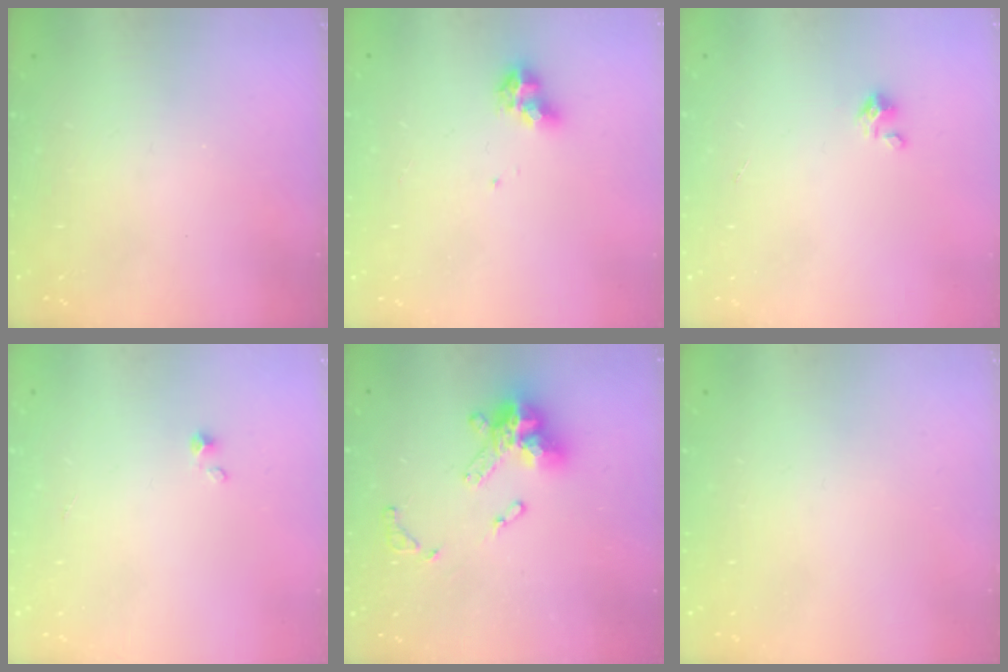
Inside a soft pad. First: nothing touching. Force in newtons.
{"total": 6.1, "press": 6.1, "slide": 1.0}
{"total": 1.5, "press": 1.5, "slide": 0.1}
{"total": 0.7, "press": 0.7, "slide": 0.1}
{"total": 14.7, "press": 14.6, "slide": 1.6}
{"total": 0.0}